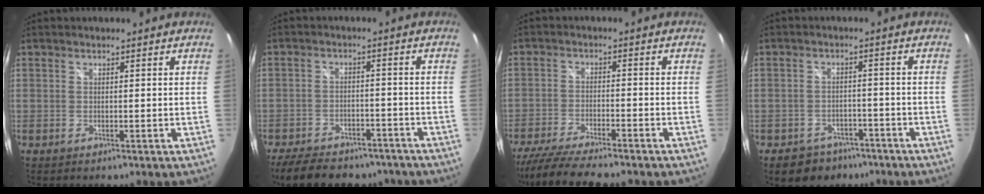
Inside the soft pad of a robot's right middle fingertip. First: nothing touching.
{"total": 16.1, "force": [-12.8, 7.0, 6.9], "torque": [-0.153, -0.002, -0.175]}
{"total": 12.5, "force": [-10.9, 1.4, 6.1], "torque": [-0.138, -0.027, -0.182]}
{"total": 8.2, "force": [-5.6, 5.5, 2.2], "torque": [-0.061, 0.018, -0.070]}